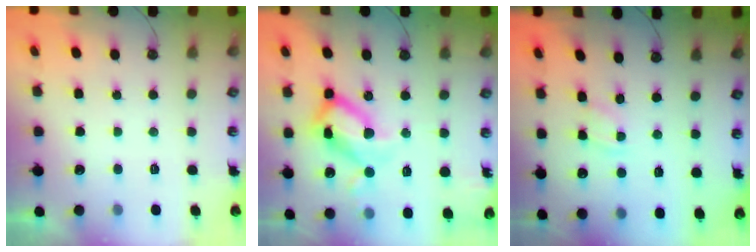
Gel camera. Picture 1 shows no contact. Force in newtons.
{"total": 20.9, "press": 20.8, "slide": 2.2}
{"total": 3.7, "press": 3.7, "slide": 0.3}